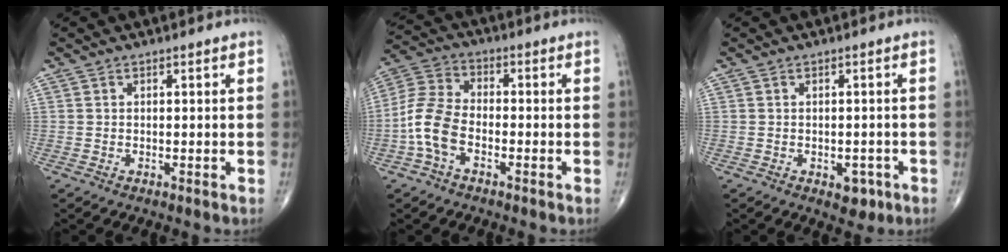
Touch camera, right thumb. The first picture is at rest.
{"total": 9.0, "force": [-3.1, 5.2, 6.7], "torque": [-0.142, 0.027, -0.070]}
{"total": 3.4, "force": [-1.5, 2.1, 2.2], "torque": [-0.006, 0.003, -0.015]}